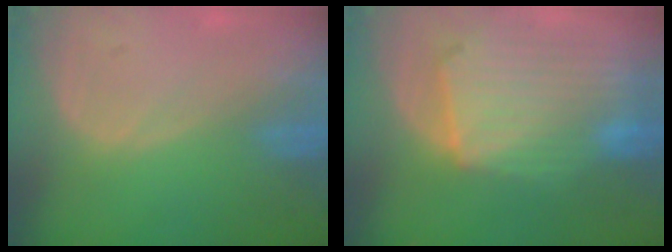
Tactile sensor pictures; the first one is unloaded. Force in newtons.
{"total": 10.9, "press": 9.5, "slide": 5.3}